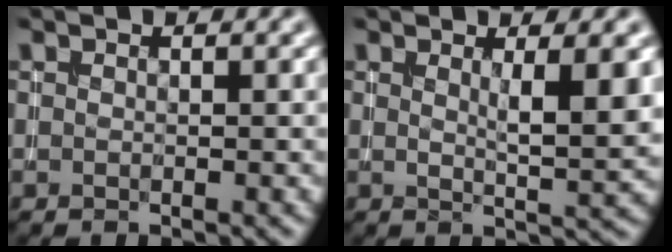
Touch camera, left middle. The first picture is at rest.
{"total": 3.8, "force": [1.1, 0.8, 3.5], "torque": [-0.045, -0.007, 0.017]}